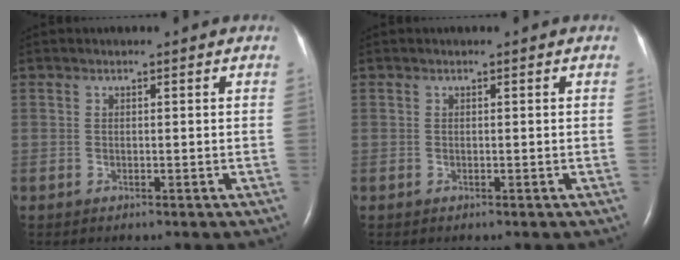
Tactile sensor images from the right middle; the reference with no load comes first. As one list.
[{"total": 0.0}]